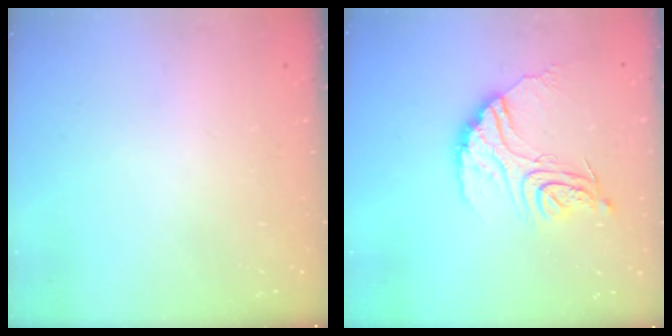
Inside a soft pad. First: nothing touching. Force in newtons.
{"total": 14.8, "press": 14.7, "slide": 1.2}